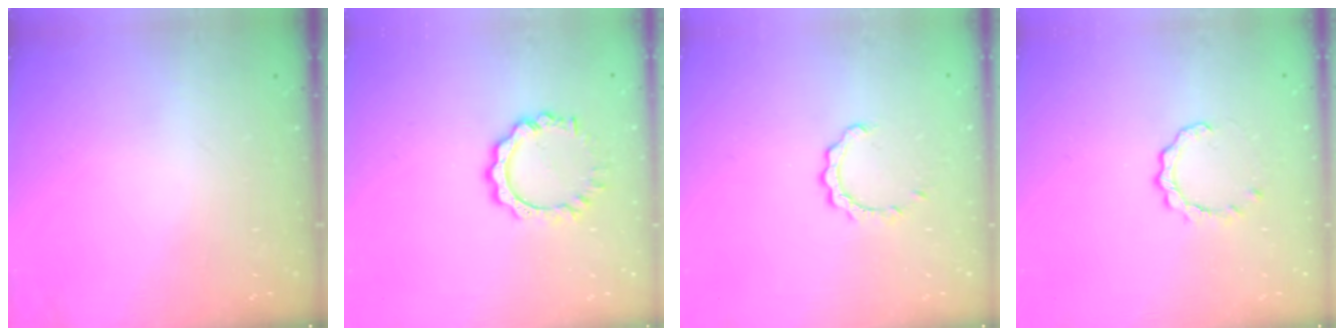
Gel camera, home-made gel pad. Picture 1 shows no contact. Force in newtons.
{"total": 8.1, "press": 8.0, "slide": 0.8}
{"total": 2.3, "press": 2.3, "slide": 0.2}
{"total": 2.5, "press": 2.5, "slide": 0.3}